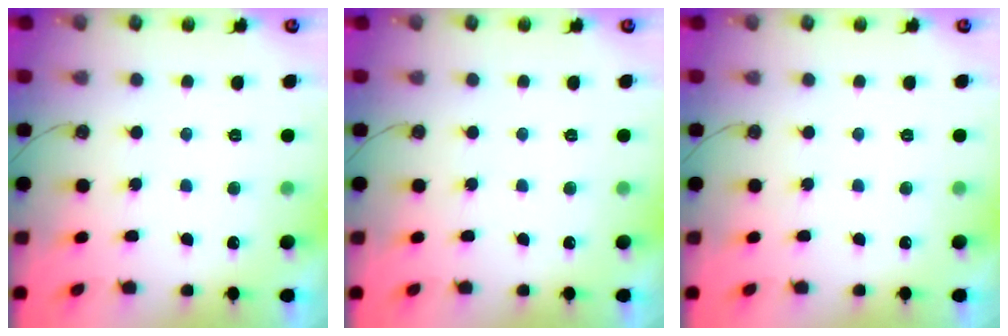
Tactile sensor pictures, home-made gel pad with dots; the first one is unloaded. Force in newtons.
{"total": 0.0}
{"total": 0.0}